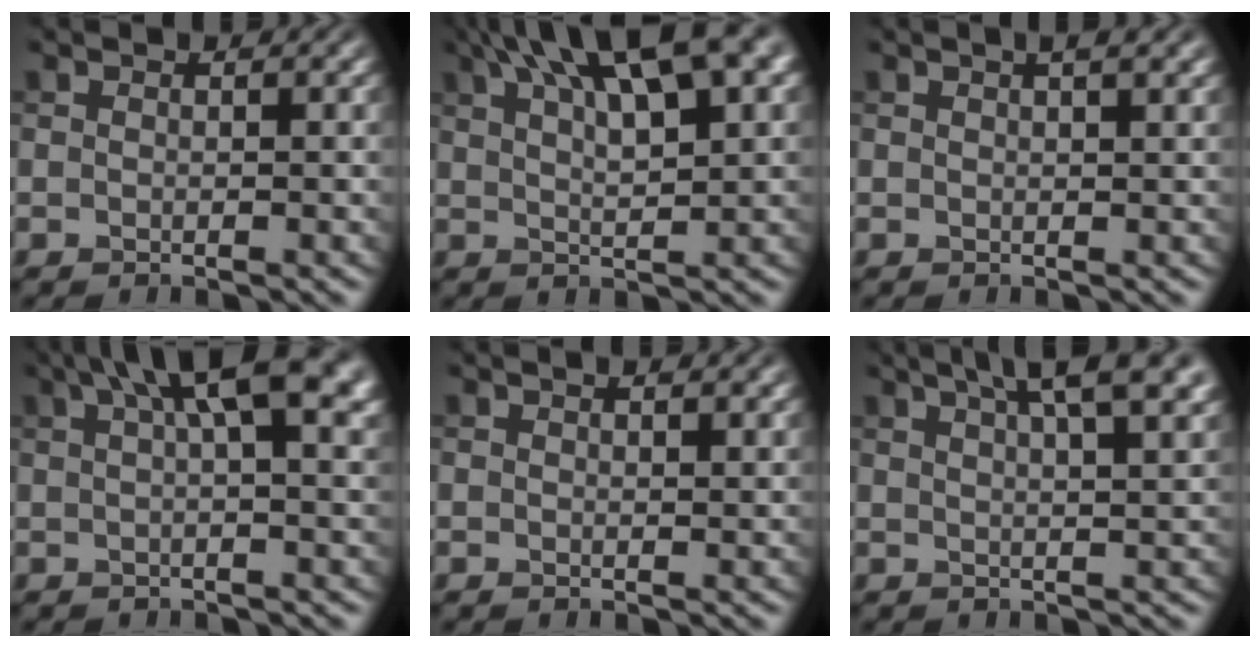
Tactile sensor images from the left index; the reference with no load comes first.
{"total": 12.6, "force": [7.0, 4.0, 9.6], "torque": [-0.133, 0.035, 0.096]}
{"total": 2.2, "force": [1.2, 0.6, 1.7], "torque": [-0.015, 0.004, 0.013]}
{"total": 8.9, "force": [3.7, 2.5, 7.6], "torque": [-0.094, 0.022, 0.048]}
{"total": 1.4, "force": [0.9, 0.4, 1.0], "torque": [-0.010, 0.001, 0.015]}
{"total": 8.8, "force": [5.3, 3.0, 6.4], "torque": [-0.063, 0.040, 0.047]}